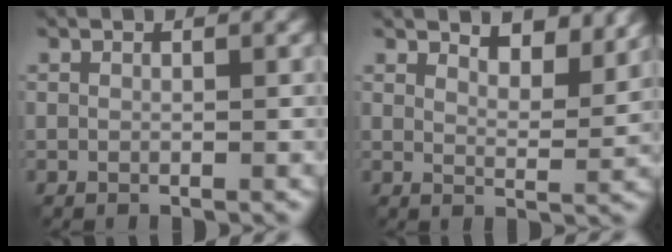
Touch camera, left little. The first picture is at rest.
{"total": 4.3, "force": [3.5, 1.2, 2.1], "torque": [-0.039, -0.005, 0.047]}